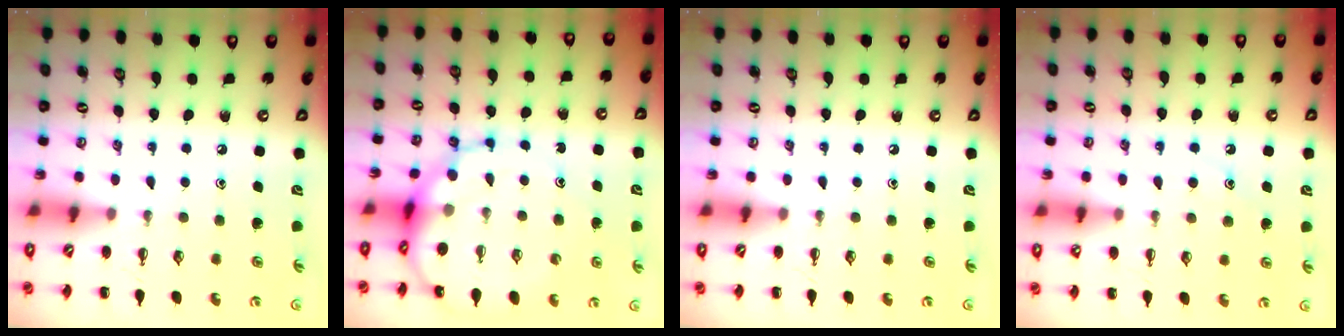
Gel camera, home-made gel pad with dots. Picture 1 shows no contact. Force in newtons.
{"total": 12.4, "press": 12.0, "slide": 3.4}
{"total": 0.0}
{"total": 8.6, "press": 8.5, "slide": 1.3}